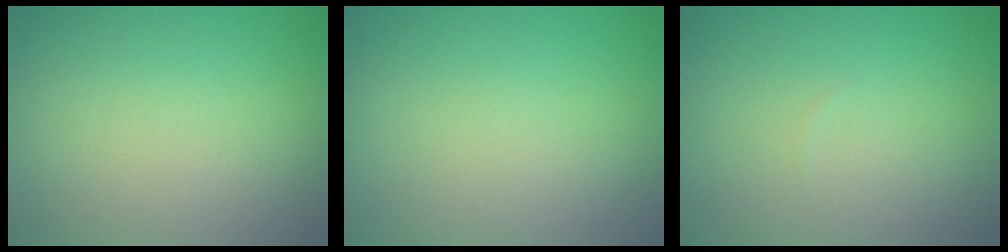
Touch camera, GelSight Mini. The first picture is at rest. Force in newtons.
{"total": 0.0}
{"total": 0.0}